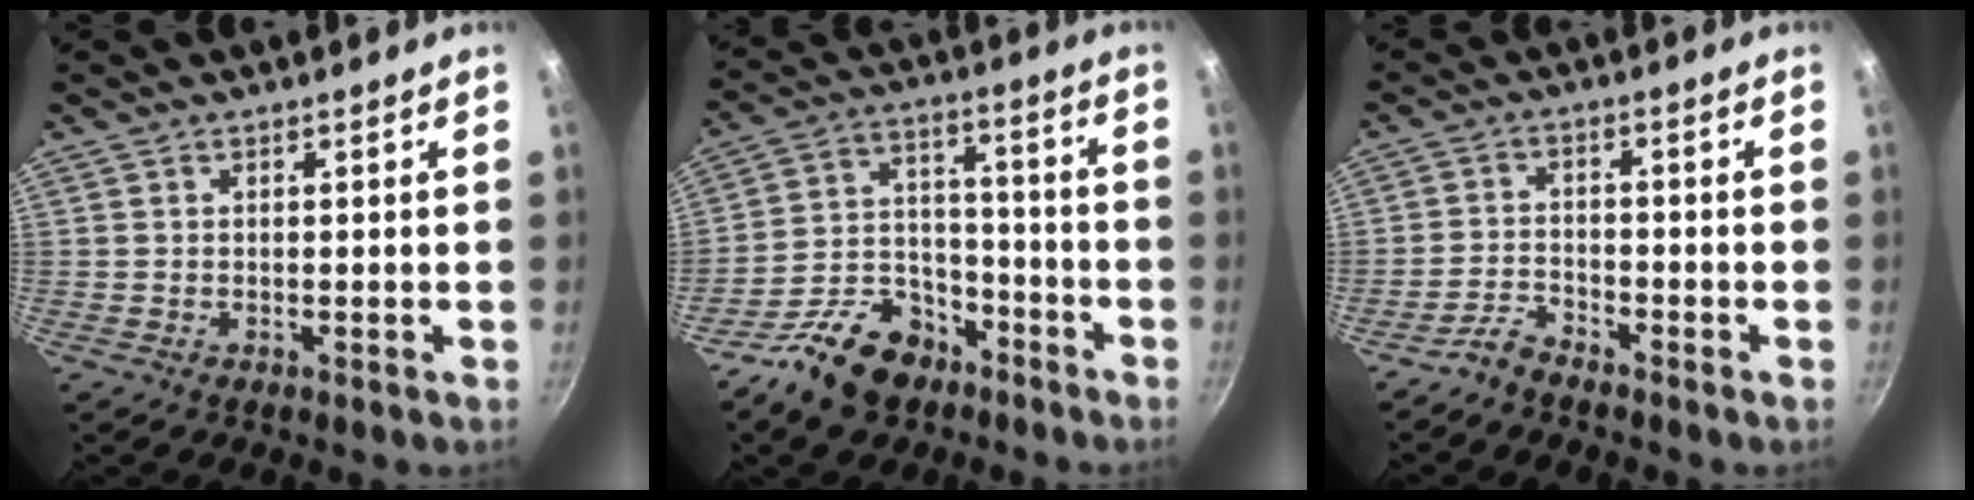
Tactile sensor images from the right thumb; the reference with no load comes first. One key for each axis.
{"total": 14.0, "fx": -9.4, "fy": 8.4, "fz": 6.1, "tx": -0.081, "ty": 0.078, "tz": -0.161}
{"total": 3.4, "fx": -3.1, "fy": 0.9, "fz": 1.0, "tx": -0.022, "ty": 0.029, "tz": -0.067}